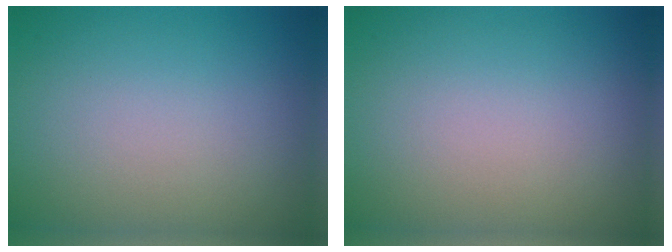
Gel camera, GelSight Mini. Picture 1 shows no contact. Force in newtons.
{"total": 0.0}